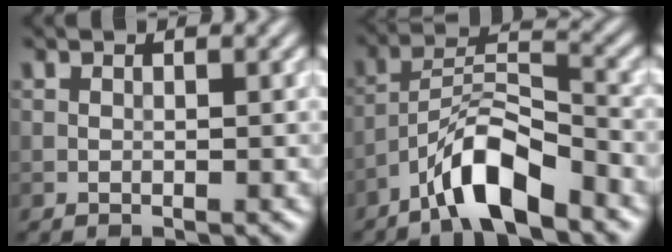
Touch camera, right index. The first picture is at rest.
{"total": 6.9, "force": [-4.7, 1.8, 4.7], "torque": [-0.085, 0.009, -0.090]}